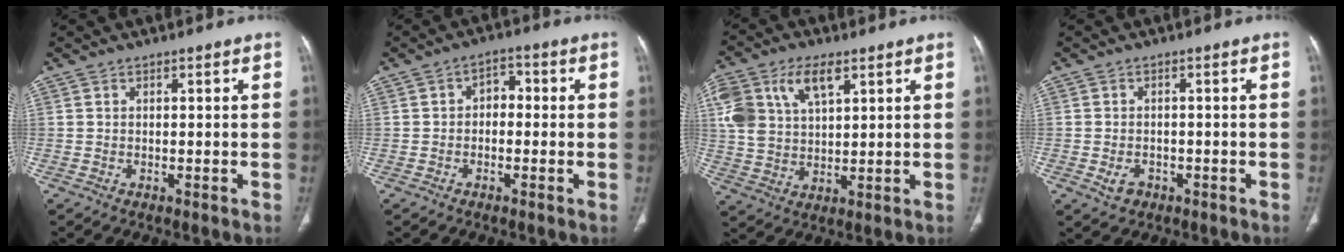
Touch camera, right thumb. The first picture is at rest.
{"total": 3.7, "force": [-0.3, 2.7, 2.5], "torque": [-0.022, 0.019, -0.017]}
{"total": 13.2, "force": [5.8, 7.6, 9.2], "torque": [-0.186, 0.000, 0.115]}
{"total": 2.9, "force": [-1.2, 2.2, 1.5], "torque": [-0.022, 0.005, -0.014]}